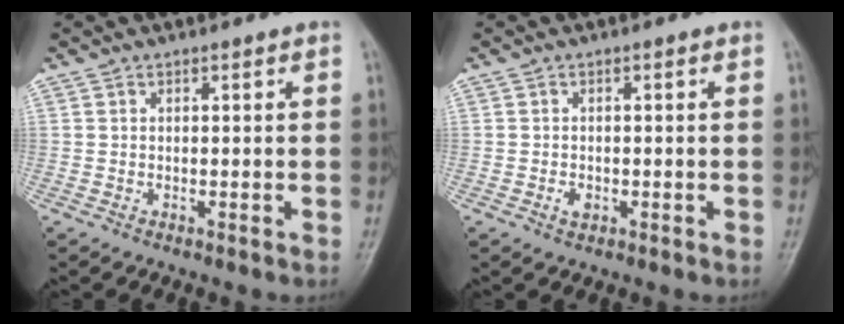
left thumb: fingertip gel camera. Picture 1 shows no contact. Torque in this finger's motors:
{"motor_torque": [-0.07, 0.08, 0.07, 0.04, 0.00]}